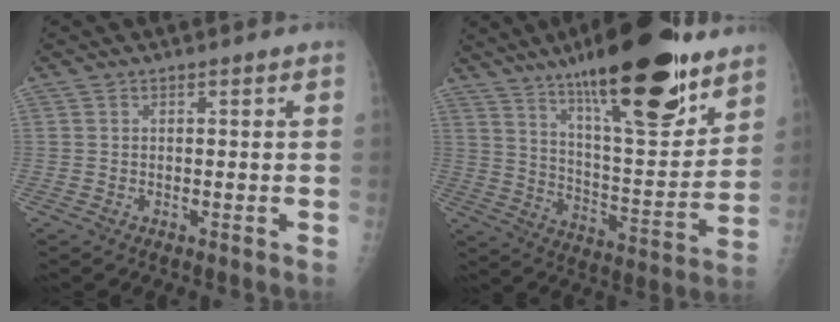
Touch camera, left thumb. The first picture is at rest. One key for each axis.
{"total": 26.5, "fx": 17.4, "fy": 7.2, "fz": 18.8, "tx": -0.265, "ty": -0.070, "tz": 0.280}